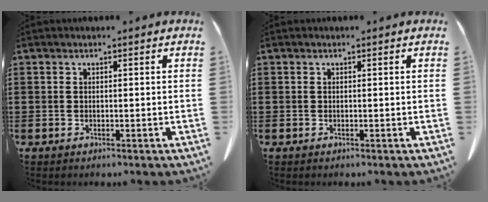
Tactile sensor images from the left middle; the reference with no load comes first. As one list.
[{"total": 0.0}]